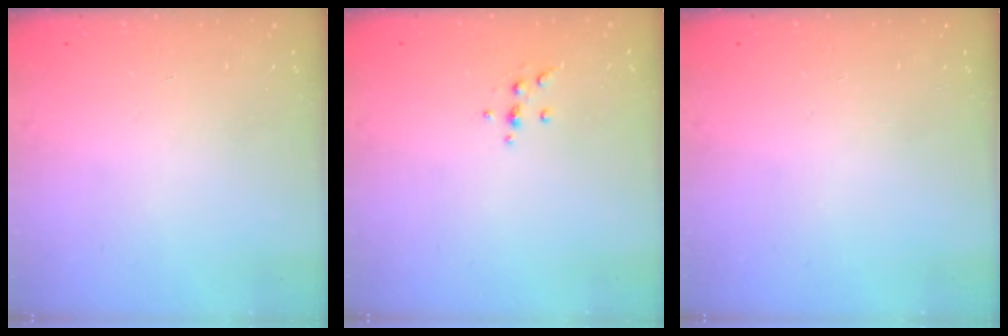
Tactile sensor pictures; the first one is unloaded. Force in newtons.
{"total": 3.5, "press": 3.3, "slide": 1.0}
{"total": 0.0}